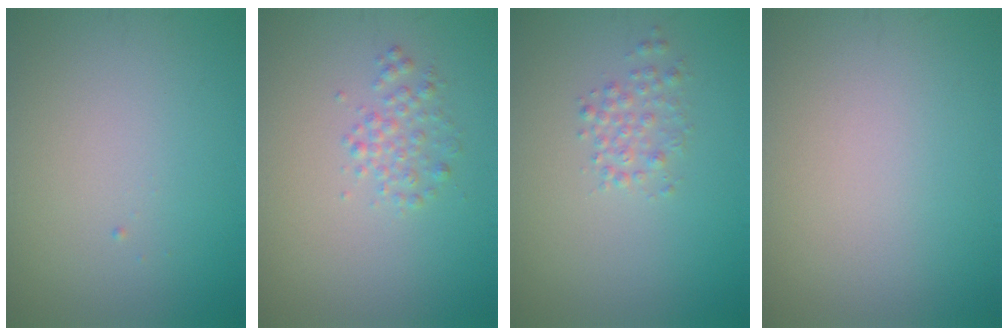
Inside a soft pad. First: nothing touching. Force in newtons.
{"total": 1.7, "press": 1.7, "slide": 0.0}
{"total": 1.6, "press": 1.6, "slide": 0.0}
{"total": 0.0}